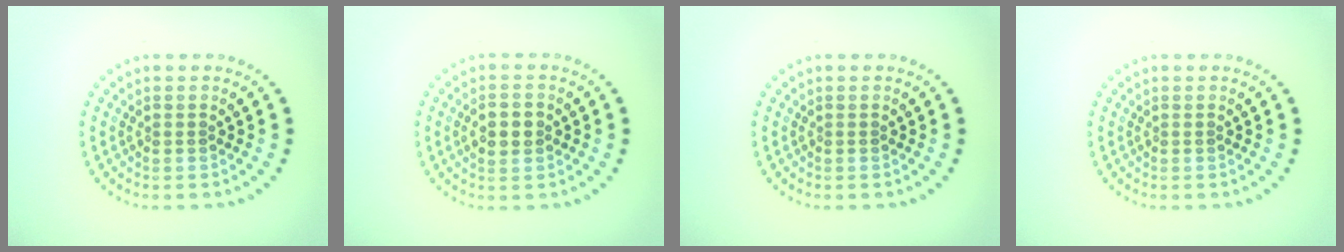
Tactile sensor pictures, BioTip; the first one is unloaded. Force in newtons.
{"total": 2.6, "press": 2.6, "slide": 0.1}
{"total": 0.0}
{"total": 0.0}